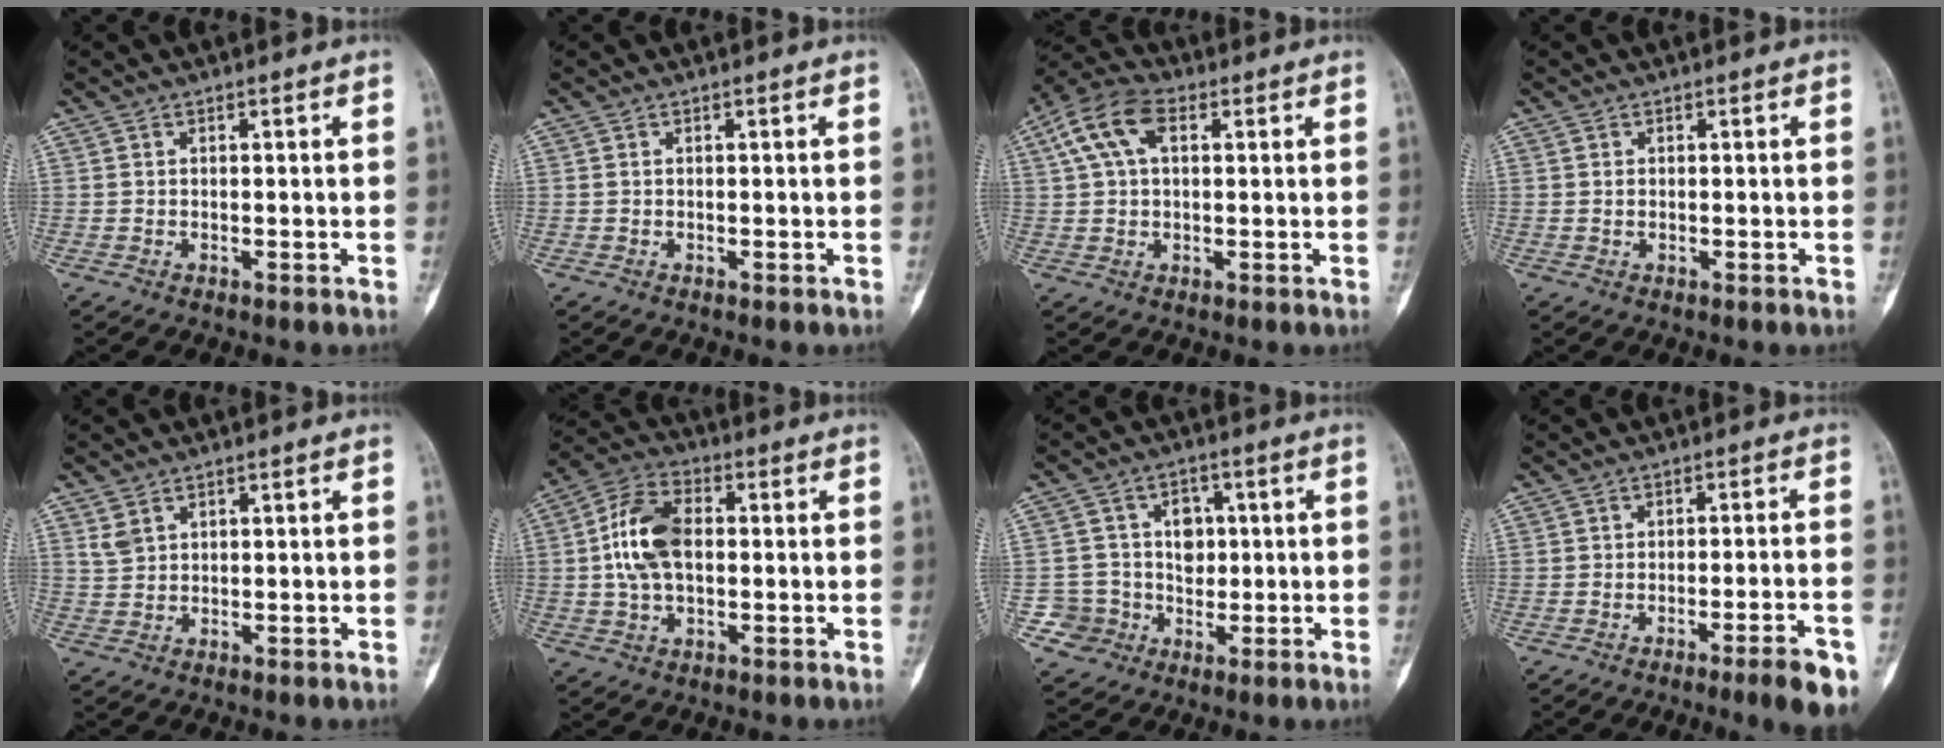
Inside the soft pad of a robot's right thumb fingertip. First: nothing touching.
{"total": 0.0}
{"total": 9.6, "force": [3.0, 5.5, 7.2], "torque": [-0.149, 0.027, 0.050]}
{"total": 0.6, "force": [-0.1, 0.3, 0.5], "torque": [-0.012, 0.000, 0.000]}
{"total": 2.0, "force": [1.1, 1.2, 1.1], "torque": [-0.022, 0.003, 0.030]}
{"total": 11.4, "force": [0.6, 6.9, 9.1], "torque": [-0.178, 0.022, 0.008]}
{"total": 8.9, "force": [-0.9, 8.7, 1.3], "torque": [0.027, 0.022, -0.010]}
{"total": 7.7, "force": [-4.5, 0.6, 6.2], "torque": [-0.077, 0.014, -0.061]}